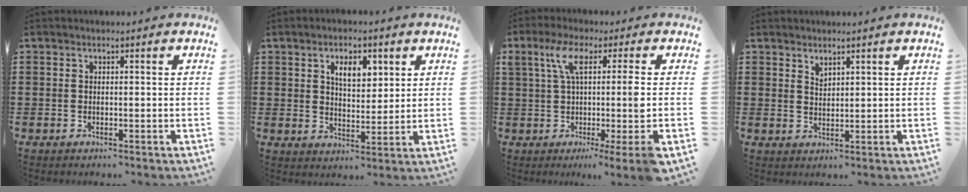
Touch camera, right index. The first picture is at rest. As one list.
[{"total": 5.1, "force": [2.4, 2.6, 3.7], "torque": [-0.066, 0.005, 0.037]}, {"total": 10.9, "force": [1.2, 0.5, 10.8], "torque": [-0.197, 0.003, 0.016]}, {"total": 1.5, "force": [1.4, 0.6, 0.3], "torque": [-0.009, 0.002, 0.026]}]